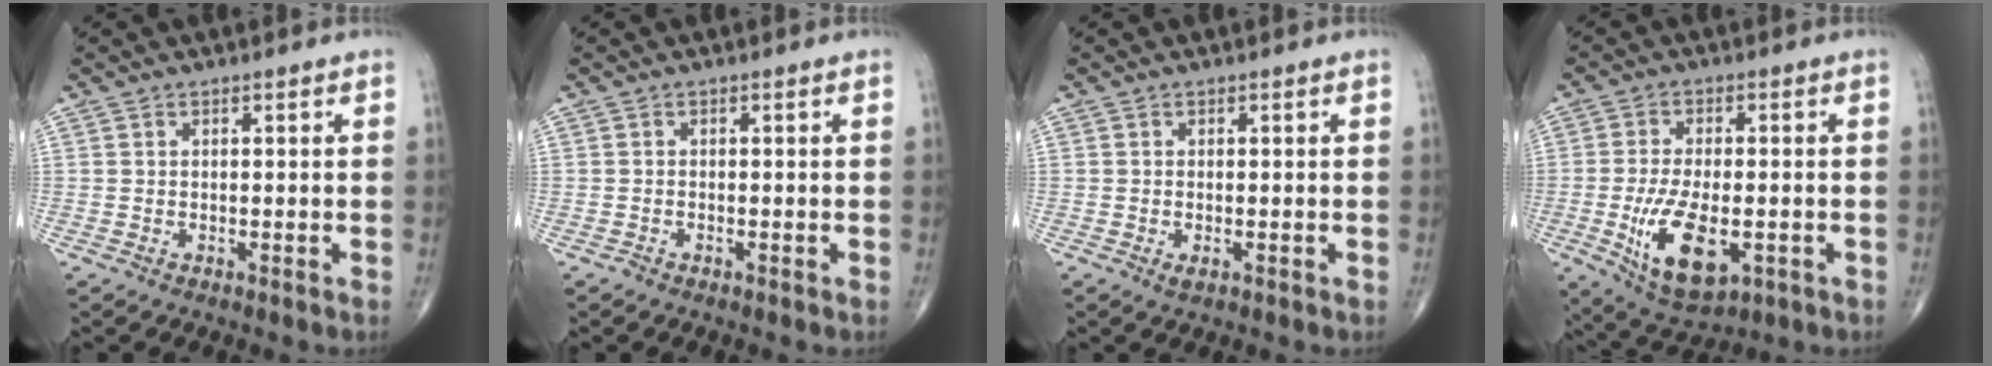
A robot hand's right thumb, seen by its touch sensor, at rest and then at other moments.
{"total": 0.5, "force": [-0.4, 0.3, 0.2], "torque": [-0.005, -0.001, -0.011]}
{"total": 1.2, "force": [-0.4, 0.6, 1.0], "torque": [-0.016, -0.003, -0.006]}
{"total": 12.7, "force": [-3.3, 6.1, 10.6], "torque": [-0.190, -0.009, -0.043]}